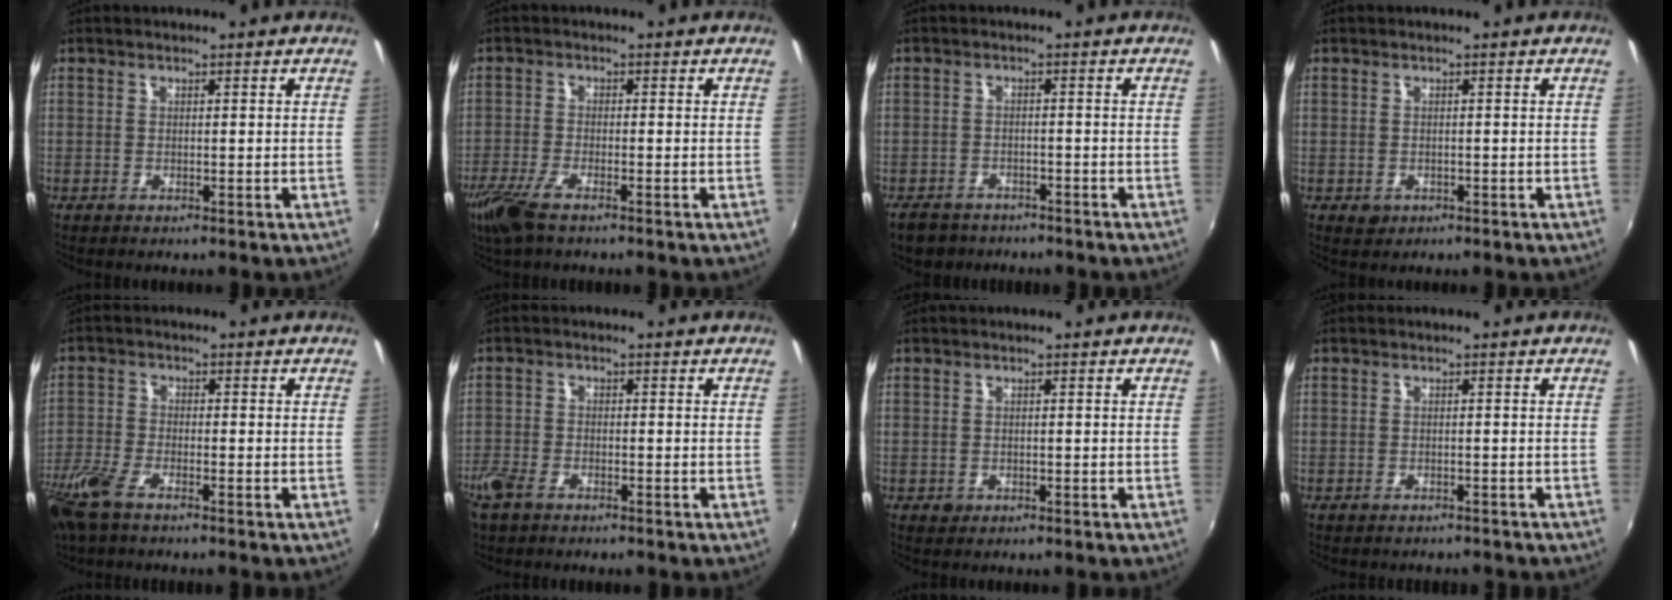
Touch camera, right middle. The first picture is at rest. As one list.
[{"total": 6.5, "force": [-4.4, 1.7, 4.5], "torque": [-0.115, -0.019, -0.089]}, {"total": 6.8, "force": [-5.3, 3.7, 2.0], "torque": [-0.059, -0.007, -0.084]}, {"total": 1.7, "force": [-0.6, 1.5, 0.6], "torque": [-0.011, -0.003, -0.006]}, {"total": 8.9, "force": [-6.1, 3.1, 5.7], "torque": [-0.147, -0.026, -0.127]}, {"total": 5.2, "force": [-3.7, 2.4, 2.7], "torque": [-0.073, -0.010, -0.076]}, {"total": 0.9, "force": [-0.4, 0.8, 0.2], "torque": [-0.002, -0.003, -0.004]}, {"total": 3.5, "force": [-3.2, 1.1, 1.0], "torque": [-0.023, -0.013, -0.041]}]